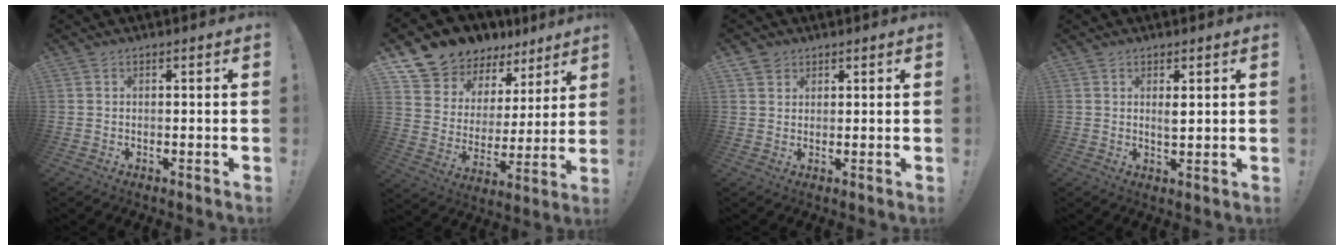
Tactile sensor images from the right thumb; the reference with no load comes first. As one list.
[{"total": 10.5, "force": [8.8, 5.7, 1.0], "torque": [-0.045, -0.079, 0.172]}, {"total": 2.8, "force": [1.9, 2.0, 0.1], "torque": [0.005, -0.010, 0.033]}, {"total": 2.3, "force": [0.9, 0.6, 2.0], "torque": [-0.029, -0.009, 0.013]}]